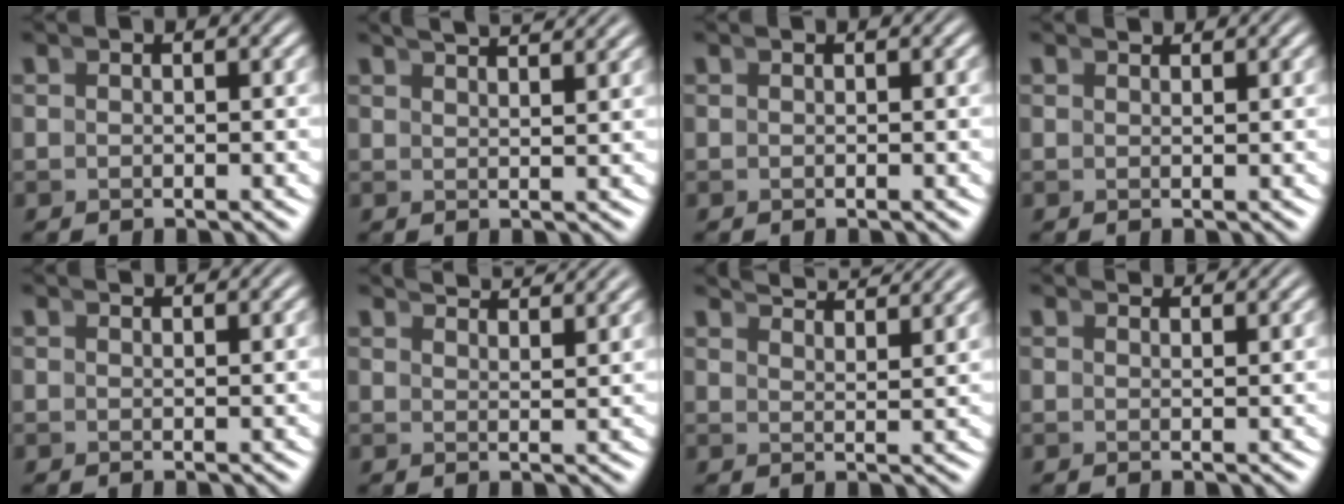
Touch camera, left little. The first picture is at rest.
{"total": 3.4, "force": [3.2, -0.1, 1.1], "torque": [-0.009, 0.010, 0.050]}
{"total": 0.0}
{"total": 1.1, "force": [1.1, -0.2, 0.0], "torque": [0.012, 0.005, 0.018]}
{"total": 1.6, "force": [1.6, -0.2, 0.2], "torque": [0.008, 0.005, 0.023]}
{"total": 4.0, "force": [3.9, -0.1, 1.1], "torque": [-0.008, 0.009, 0.060]}
{"total": 5.1, "force": [4.8, 0.2, 1.6], "torque": [-0.018, 0.010, 0.077]}
{"total": 2.3, "force": [2.3, -0.2, 0.3], "torque": [0.007, 0.007, 0.034]}